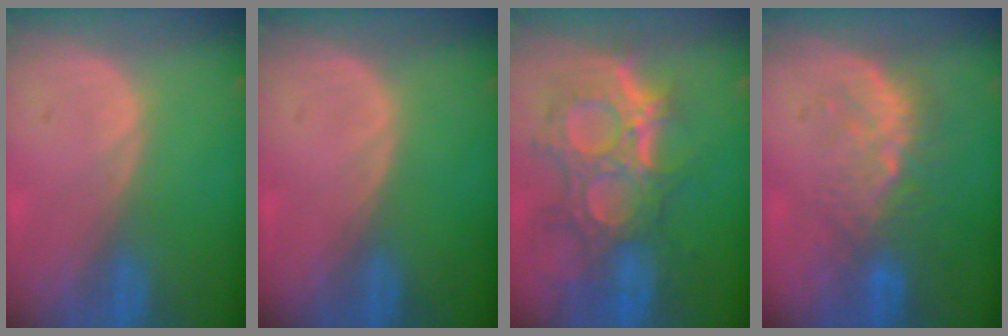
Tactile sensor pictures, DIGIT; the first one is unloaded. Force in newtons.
{"total": 0.0}
{"total": 11.9, "press": 10.6, "slide": 5.4}
{"total": 6.7, "press": 6.5, "slide": 1.7}